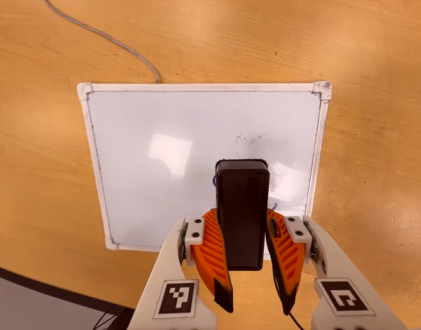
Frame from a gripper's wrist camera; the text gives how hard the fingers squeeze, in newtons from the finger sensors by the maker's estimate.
{"total": 10.8, "left": 8.6, "right": 13.1}